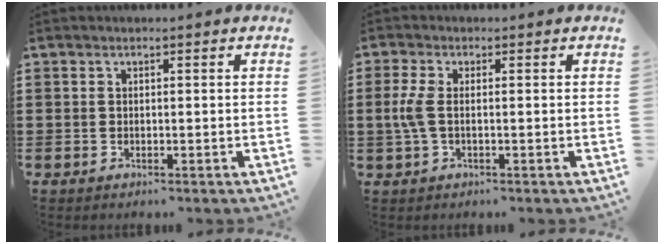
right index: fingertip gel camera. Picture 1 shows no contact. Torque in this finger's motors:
{"motor_torque": [0.14, 0.02, 0.23, 0.09]}